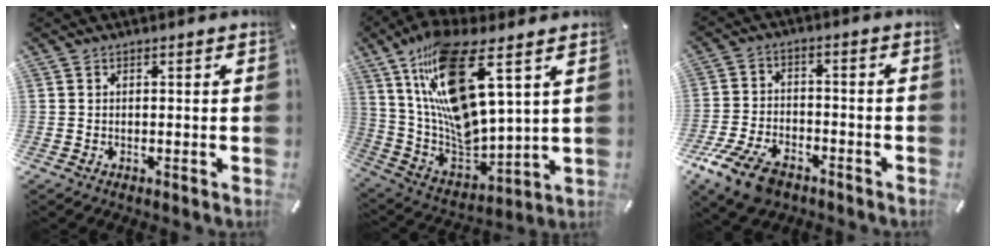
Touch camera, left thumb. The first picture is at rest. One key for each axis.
{"total": 19.4, "fx": 10.5, "fy": 6.4, "fz": 15.1, "tx": -0.318, "ty": -0.074, "tz": 0.172}
{"total": 10.7, "fx": -7.1, "fy": 5.7, "fz": 5.6, "tx": -0.116, "ty": 0.036, "tz": -0.132}